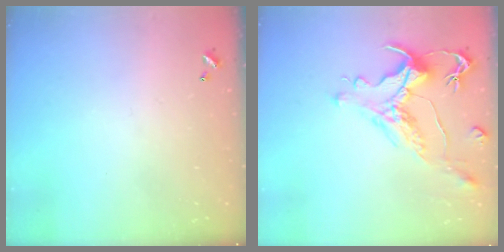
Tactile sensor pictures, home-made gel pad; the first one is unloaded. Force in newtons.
{"total": 1.3, "press": 0.1, "slide": 1.3}